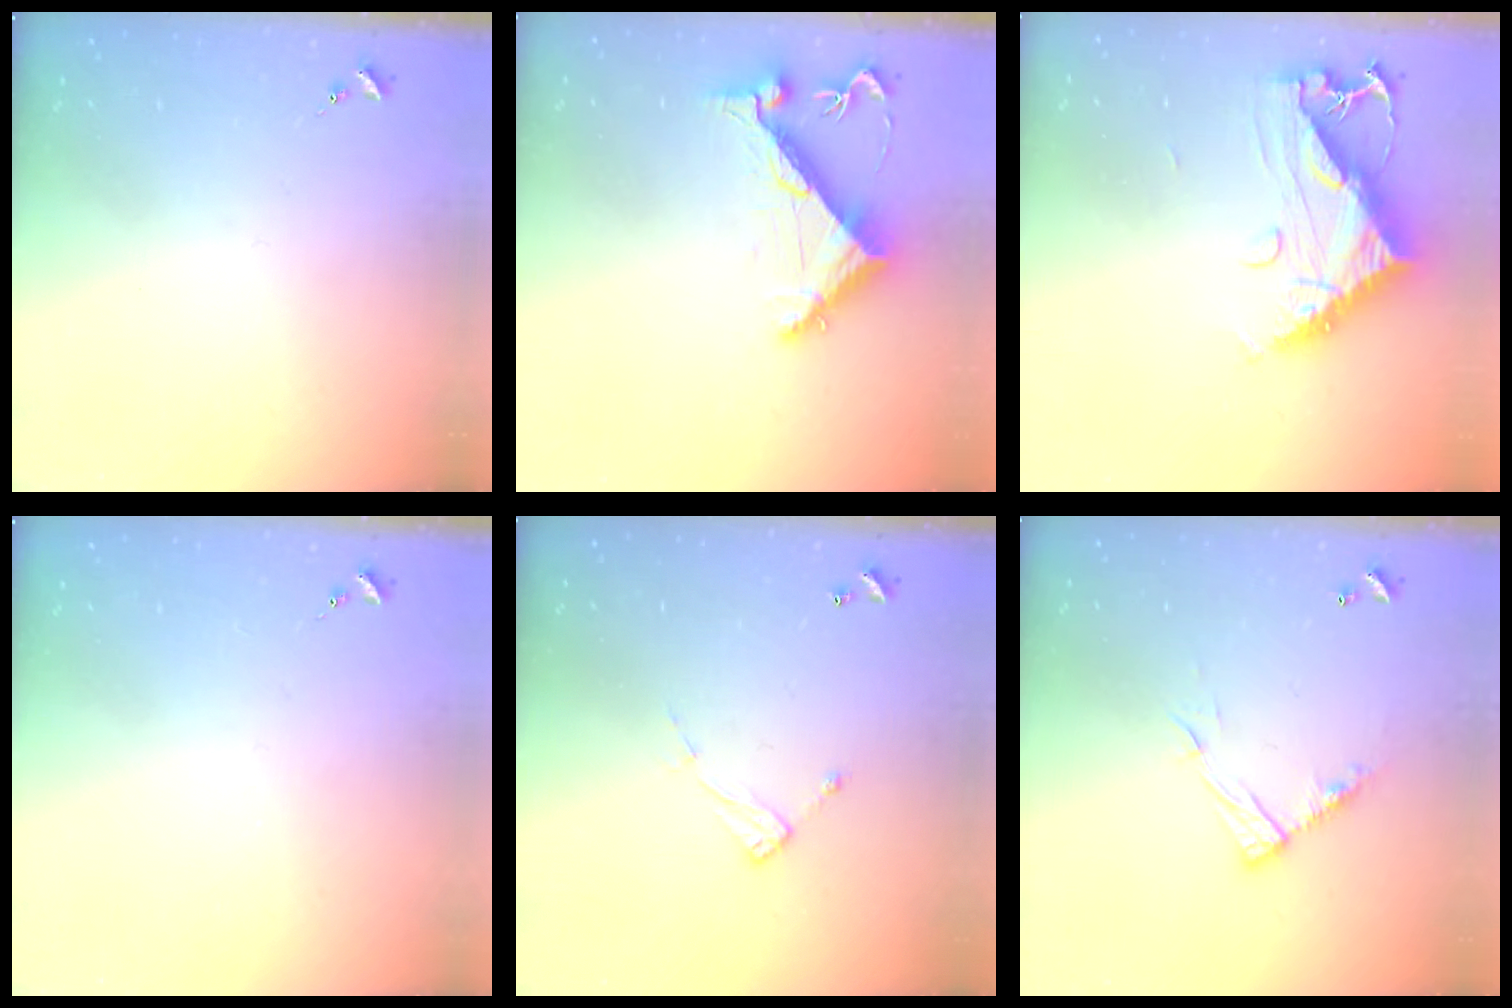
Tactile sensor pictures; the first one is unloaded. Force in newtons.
{"total": 6.7, "press": 6.6, "slide": 0.7}
{"total": 11.6, "press": 11.6, "slide": 1.1}
{"total": 0.0}
{"total": 7.1, "press": 7.1, "slide": 0.3}
{"total": 10.6, "press": 10.6, "slide": 0.4}